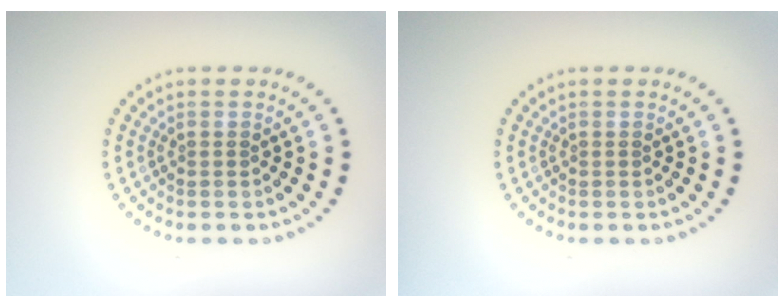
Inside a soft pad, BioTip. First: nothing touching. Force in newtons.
{"total": 0.0}